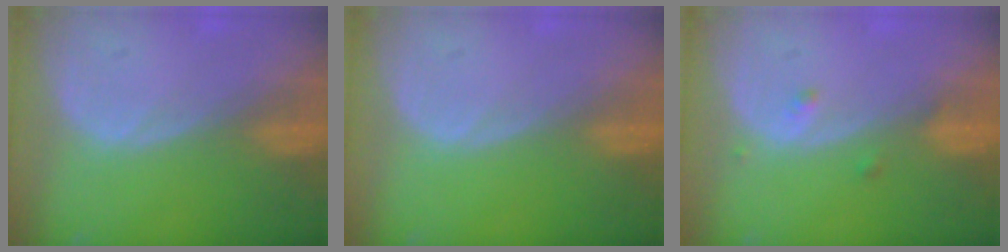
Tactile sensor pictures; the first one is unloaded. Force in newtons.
{"total": 0.0}
{"total": 1.3, "press": 1.3, "slide": 0.0}